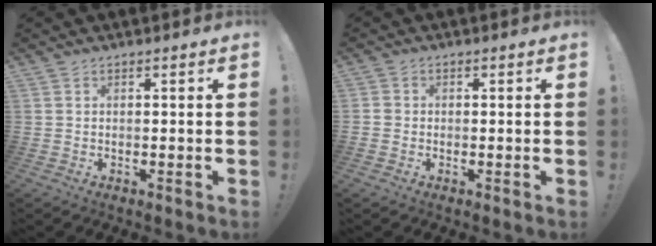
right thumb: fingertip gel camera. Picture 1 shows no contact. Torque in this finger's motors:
{"motor_torque": [-0.03, -0.29, -0.18, 0.30, -0.01]}